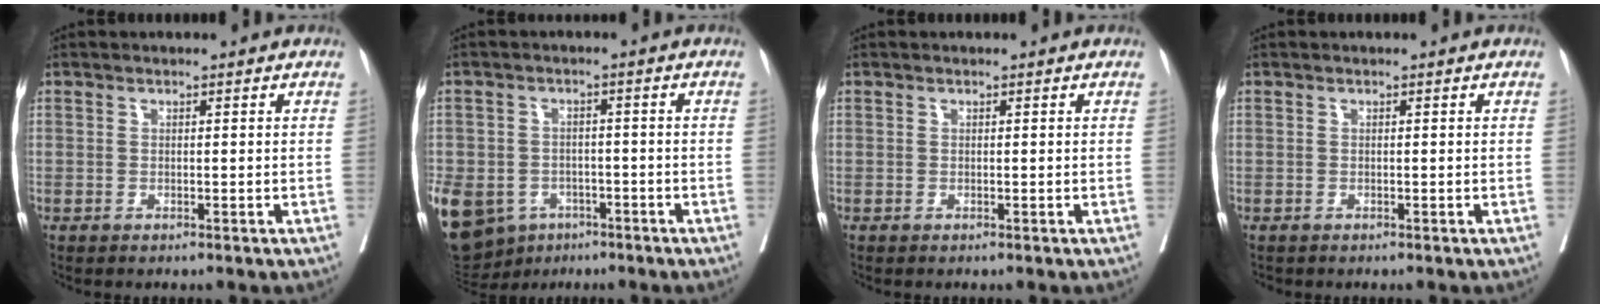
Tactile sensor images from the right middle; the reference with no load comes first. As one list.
[{"total": 22.4, "force": [-10.4, 17.2, 9.8], "torque": [-0.326, -0.019, -0.151]}, {"total": 0.0}, {"total": 0.0}]